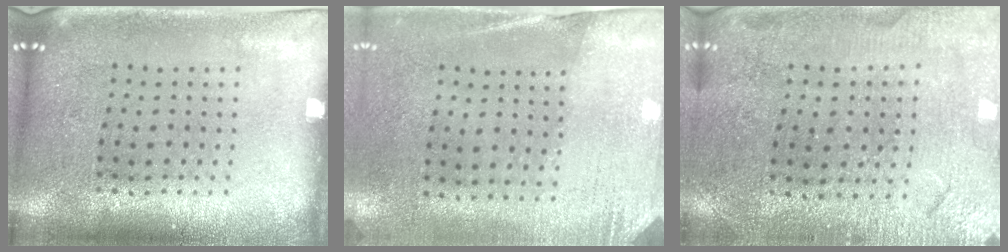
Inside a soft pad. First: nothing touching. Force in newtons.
{"total": 2.6, "press": 2.3, "slide": 1.3}
{"total": 1.3, "press": 1.3, "slide": 0.1}